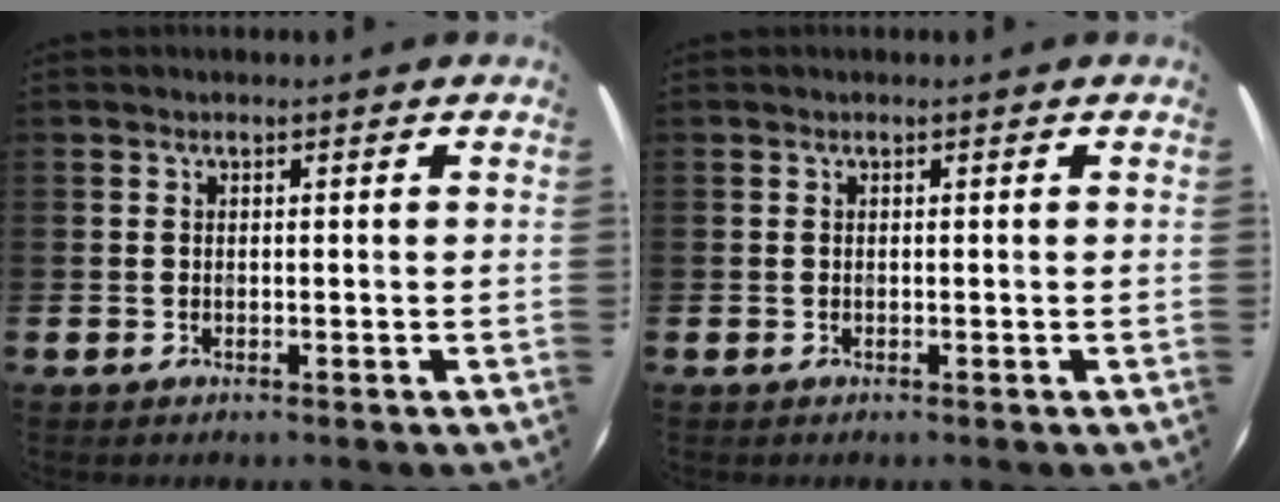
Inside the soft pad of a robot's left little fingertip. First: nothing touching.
{"total": 0.0}